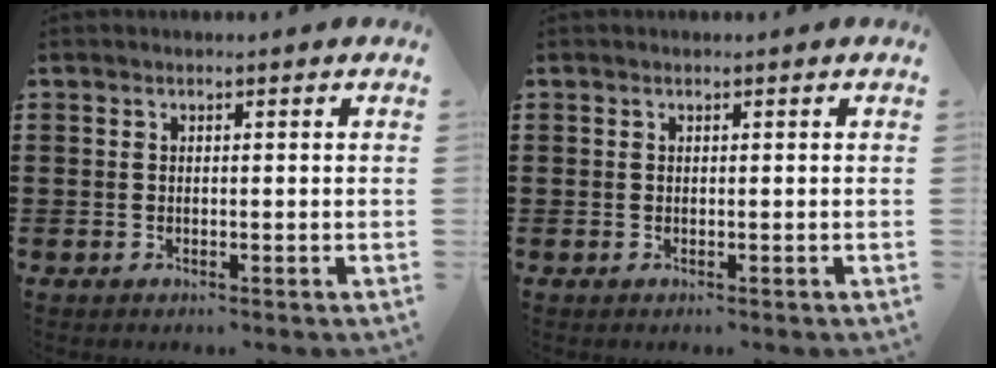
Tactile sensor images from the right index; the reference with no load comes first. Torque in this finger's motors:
{"motor_torque": [-0.06, 0.04, 0.00, 0.00]}